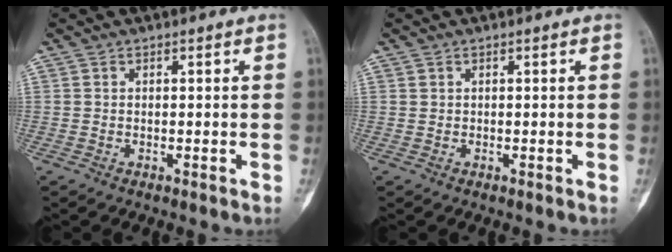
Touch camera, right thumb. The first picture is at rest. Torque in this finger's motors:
{"motor_torque": [-0.42, 0.00, -0.01, 0.15, 0.02]}